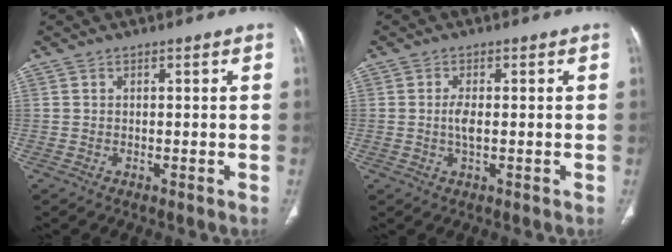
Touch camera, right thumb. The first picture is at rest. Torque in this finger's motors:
{"motor_torque": [2.38, 1.94, 0.39, -0.66, 0.00]}